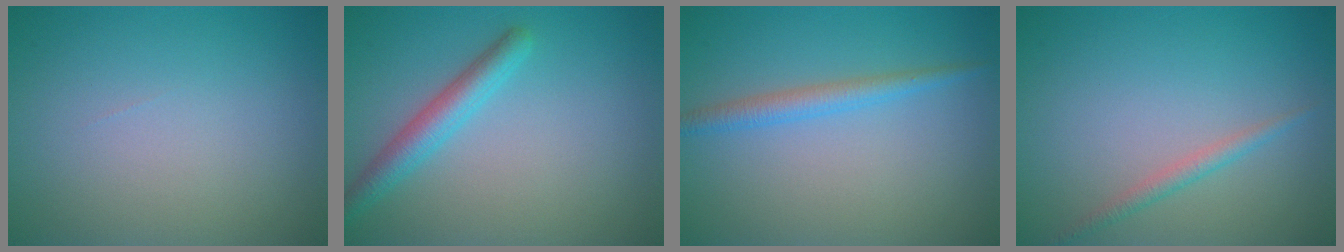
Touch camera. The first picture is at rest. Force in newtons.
{"total": 2.9, "press": 2.9, "slide": 0.1}
{"total": 2.1, "press": 2.1, "slide": 0.1}
{"total": 1.4, "press": 1.4, "slide": 0.0}